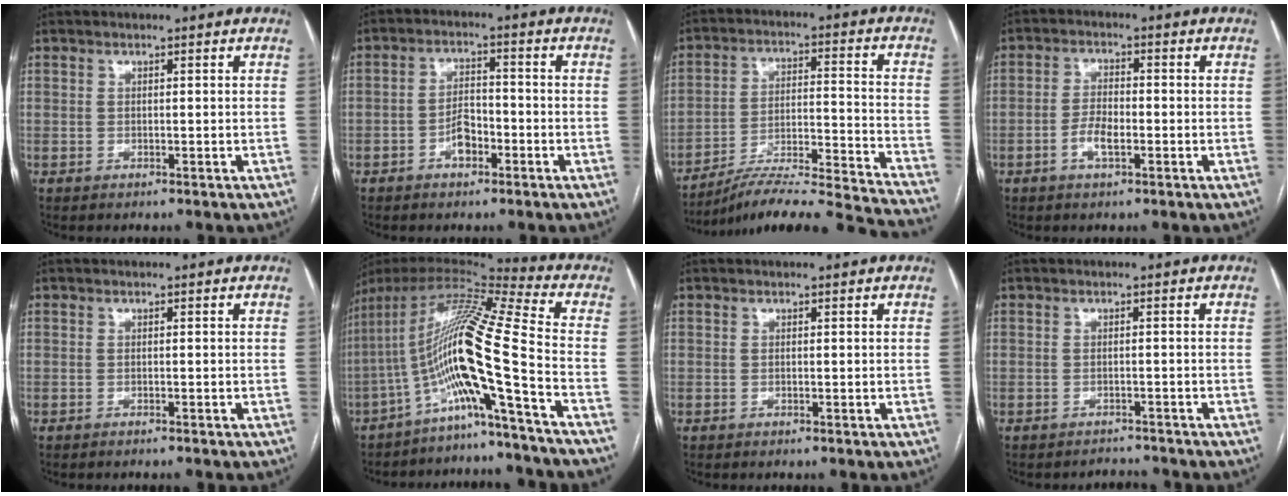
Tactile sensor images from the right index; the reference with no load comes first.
{"total": 4.3, "force": [-2.2, 2.3, 2.9], "torque": [-0.056, 0.012, -0.040]}
{"total": 23.2, "force": [-21.6, -1.4, 8.4], "torque": [-0.086, -0.010, -0.315]}
{"total": 4.0, "force": [-1.6, 1.5, 3.3], "torque": [-0.068, 0.006, -0.031]}
{"total": 1.3, "force": [-1.2, 0.1, 0.3], "torque": [-0.005, -0.002, -0.015]}
{"total": 17.0, "force": [-7.0, -2.0, 15.4], "torque": [-0.286, 0.015, -0.133]}
{"total": 0.0}
{"total": 2.2, "force": [-2.1, 0.1, -0.6], "torque": [0.012, -0.007, -0.026]}